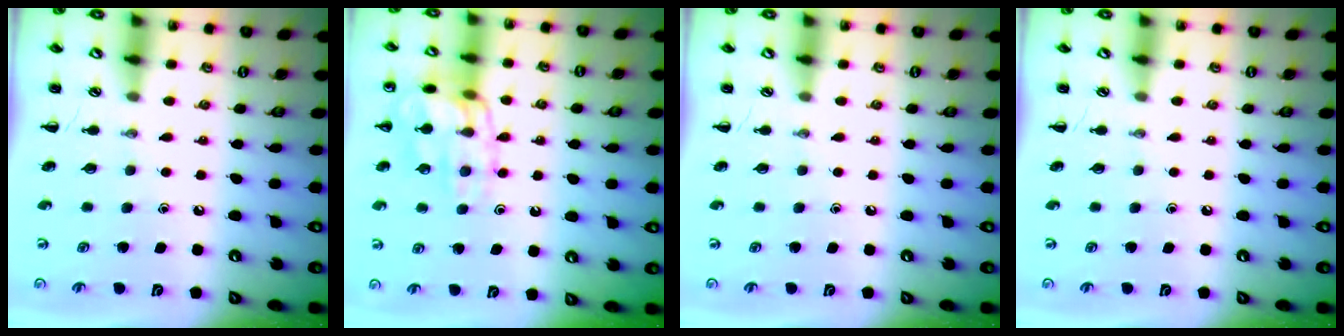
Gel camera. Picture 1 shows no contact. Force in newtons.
{"total": 14.5, "press": 14.5, "slide": 0.5}
{"total": 0.0}
{"total": 0.0}